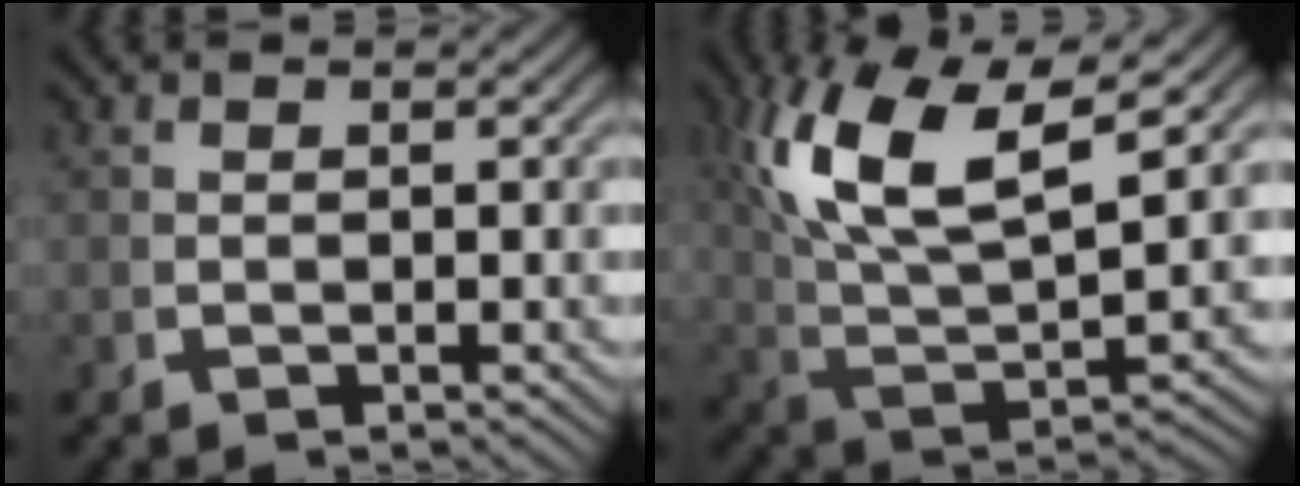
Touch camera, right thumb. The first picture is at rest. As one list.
[{"total": 12.0, "force": [2.8, 7.0, 9.4], "torque": [-0.205, -0.028, 0.061]}]